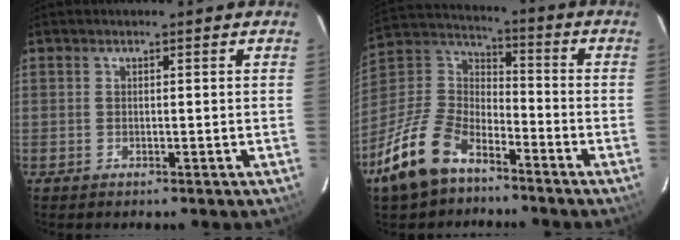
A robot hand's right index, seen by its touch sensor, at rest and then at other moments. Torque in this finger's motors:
{"motor_torque": [1.05, -1.09, 0.68, 0.16]}